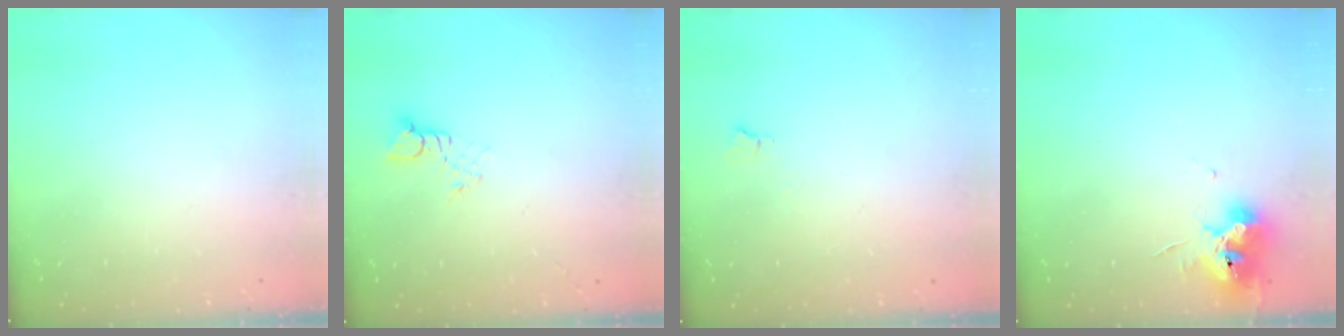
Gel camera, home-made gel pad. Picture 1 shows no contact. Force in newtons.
{"total": 3.0, "press": 3.0, "slide": 0.3}
{"total": 2.8, "press": 2.8, "slide": 0.6}
{"total": 10.3, "press": 10.3, "slide": 1.1}